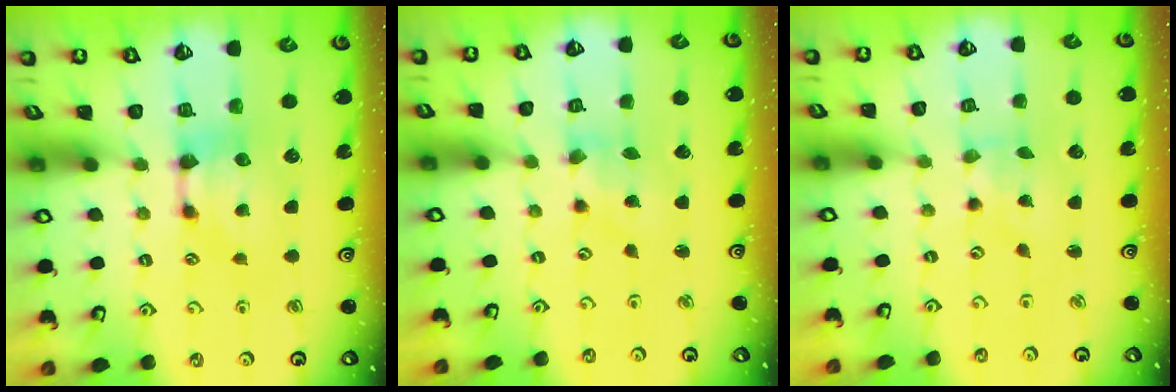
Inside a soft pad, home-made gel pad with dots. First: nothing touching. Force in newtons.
{"total": 1.6, "press": 1.2, "slide": 1.1}
{"total": 3.6, "press": 3.5, "slide": 0.8}